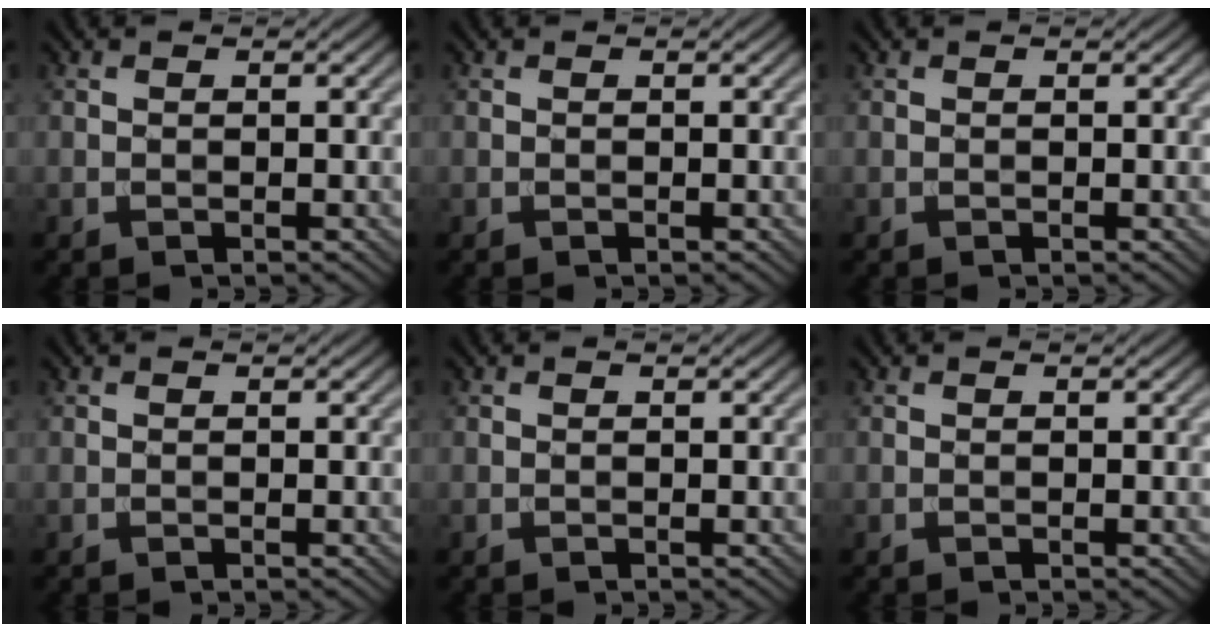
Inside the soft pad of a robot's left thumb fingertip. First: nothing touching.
{"total": 0.0}
{"total": 0.0}
{"total": 0.0}
{"total": 0.0}
{"total": 0.0}